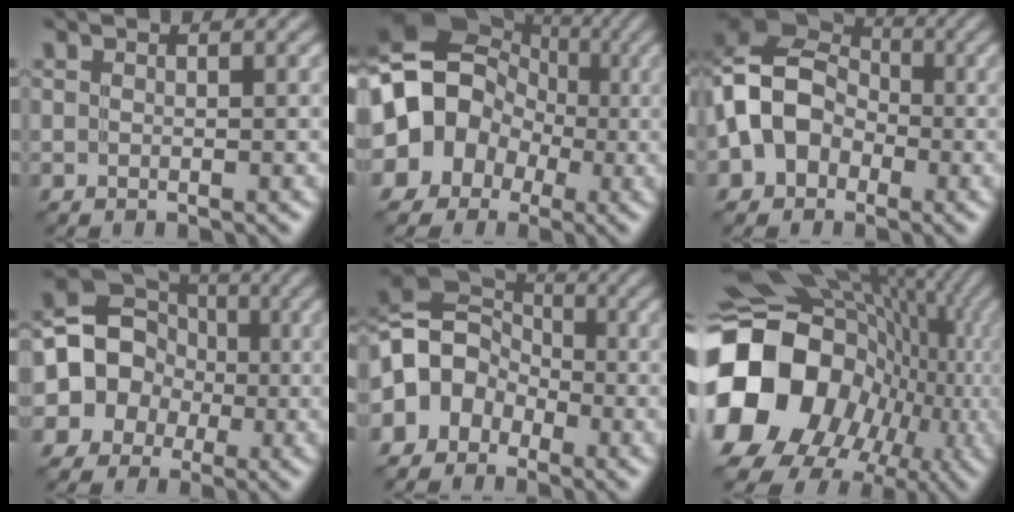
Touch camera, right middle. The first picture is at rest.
{"total": 13.4, "force": [-0.9, 11.6, 6.7], "torque": [-0.109, 0.017, -0.058]}
{"total": 9.1, "force": [-1.8, 7.7, 4.5], "torque": [-0.081, 0.018, -0.067]}
{"total": 9.5, "force": [-1.2, 8.8, 3.5], "torque": [-0.061, 0.026, -0.045]}
{"total": 6.8, "force": [-2.0, 5.7, 3.0], "torque": [-0.041, 0.009, -0.064]}
{"total": 21.5, "force": [-3.1, 18.3, 10.8], "torque": [-0.229, -0.033, -0.081]}